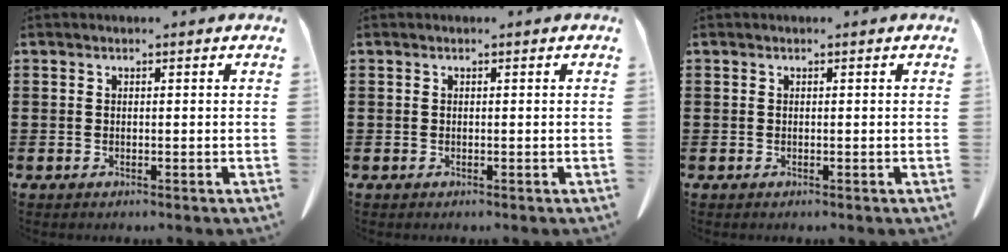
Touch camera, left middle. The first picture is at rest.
{"total": 0.0}
{"total": 0.0}